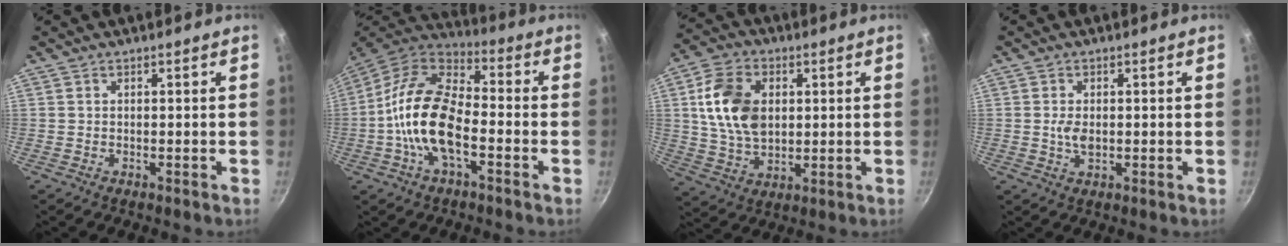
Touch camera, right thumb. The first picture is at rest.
{"total": 16.7, "force": [-3.8, 8.4, 13.9], "torque": [-0.246, 0.040, -0.087]}
{"total": 13.8, "force": [2.4, 9.5, 9.8], "torque": [-0.165, 0.000, 0.046]}
{"total": 2.9, "force": [0.1, 1.6, 2.4], "torque": [-0.042, -0.004, 0.001]}